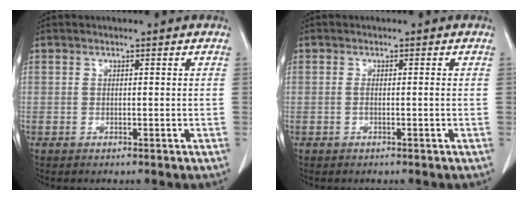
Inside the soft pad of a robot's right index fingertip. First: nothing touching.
{"total": 0.8, "force": [-0.2, -0.1, 0.8], "torque": [-0.015, 0.000, -0.003]}